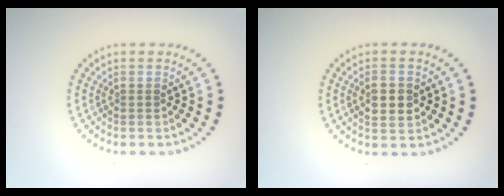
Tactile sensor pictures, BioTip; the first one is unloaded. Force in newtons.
{"total": 2.3, "press": 2.3, "slide": 0.1}